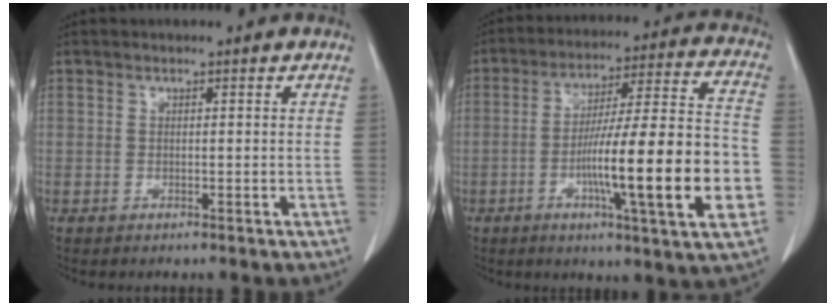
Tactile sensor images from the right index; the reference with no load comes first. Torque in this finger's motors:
{"motor_torque": [1.89, -0.24, 1.05, 0.21]}